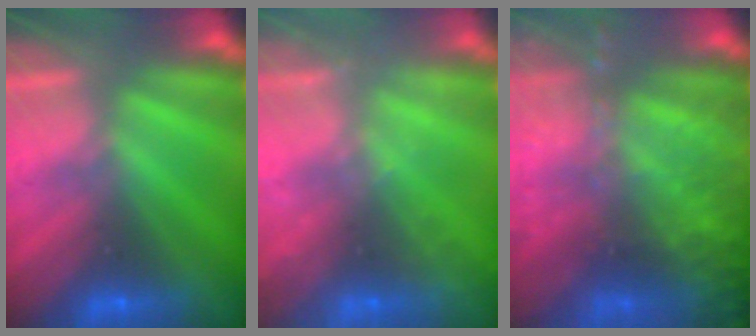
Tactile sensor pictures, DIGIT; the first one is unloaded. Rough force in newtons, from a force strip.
{"total": 2.3}
{"total": 8.1}